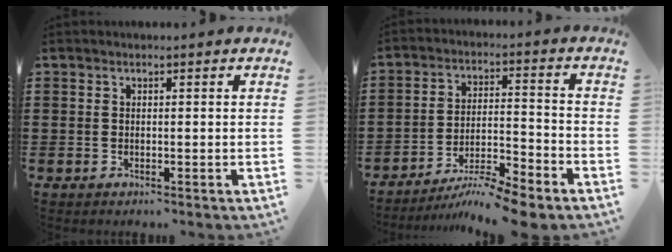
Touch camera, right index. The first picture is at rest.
{"total": 6.9, "force": [-6.2, 0.0, 3.0], "torque": [-0.052, 0.001, -0.121]}